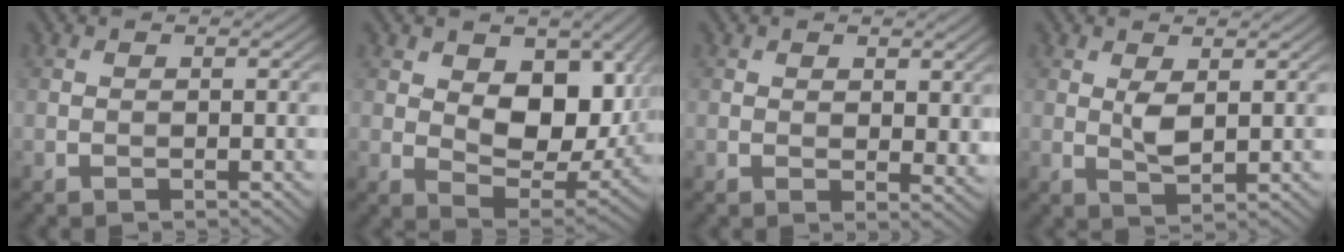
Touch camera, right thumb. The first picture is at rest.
{"total": 12.1, "force": [2.8, 7.4, 9.1], "torque": [-0.161, -0.013, 0.044]}
{"total": 2.9, "force": [1.2, 1.6, 2.1], "torque": [-0.032, -0.007, 0.024]}
{"total": 2.6, "force": [0.8, 1.0, 2.3], "torque": [-0.051, -0.005, 0.019]}